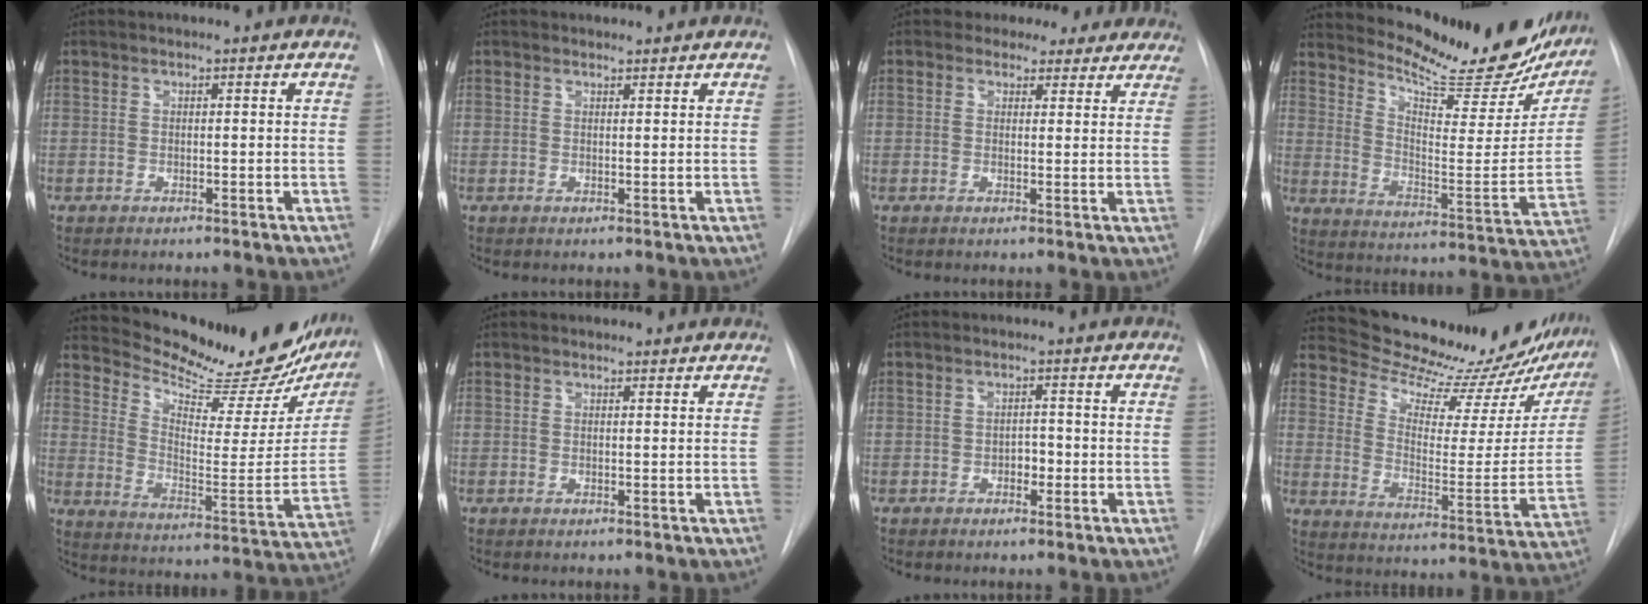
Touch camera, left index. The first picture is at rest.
{"total": 0.6, "force": [0.6, 0.2, -0.1], "torque": [-0.003, 0.002, 0.008]}
{"total": 8.7, "force": [7.5, 4.3, 0.8], "torque": [0.022, 0.012, 0.066]}
{"total": 23.8, "force": [21.2, 5.3, 9.6], "torque": [-0.139, -0.067, 0.278]}
{"total": 26.5, "force": [23.5, 6.2, 10.6], "torque": [-0.159, -0.070, 0.306]}
{"total": 0.0}
{"total": 1.9, "force": [-0.8, 1.2, 1.3], "torque": [-0.012, 0.007, -0.014]}
{"total": 24.4, "force": [23.2, 4.4, 6.2], "torque": [-0.089, -0.086, 0.303]}